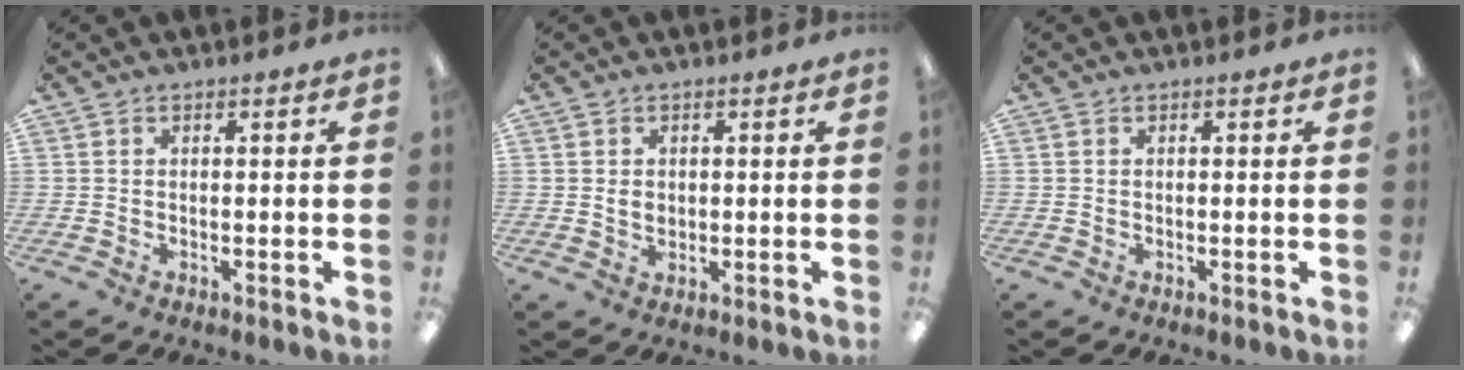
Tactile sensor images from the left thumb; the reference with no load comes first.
{"total": 2.0, "force": [0.4, 1.6, 1.1], "torque": [-0.015, 0.001, 0.005]}
{"total": 0.0}